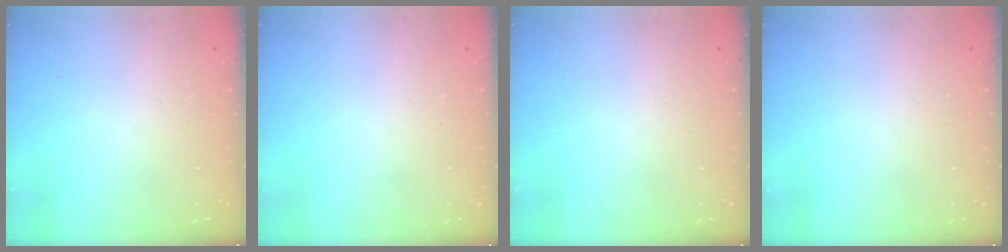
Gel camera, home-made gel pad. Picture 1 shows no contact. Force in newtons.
{"total": 0.0}
{"total": 0.0}
{"total": 0.0}